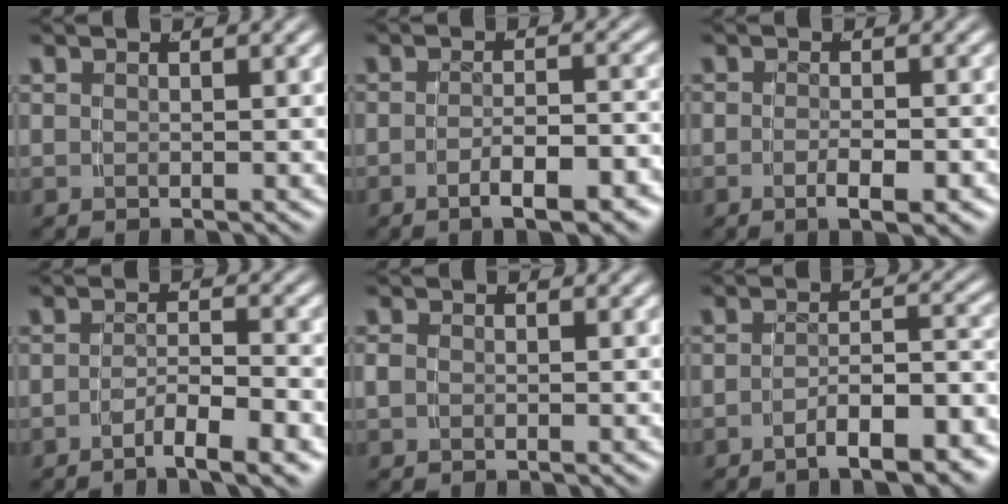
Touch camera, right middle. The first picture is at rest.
{"total": 4.1, "force": [-3.2, 0.6, 2.5], "torque": [-0.038, -0.006, -0.050]}
{"total": 2.7, "force": [-1.6, 0.3, 2.1], "torque": [-0.038, -0.004, -0.025]}
{"total": 4.0, "force": [-3.2, 0.4, 2.5], "torque": [-0.033, -0.009, -0.052]}
{"total": 0.7, "force": [-0.2, 0.4, 0.5], "torque": [-0.014, -0.002, -0.001]}
{"total": 6.1, "force": [-5.1, 1.2, 3.1], "torque": [-0.034, -0.009, -0.076]}